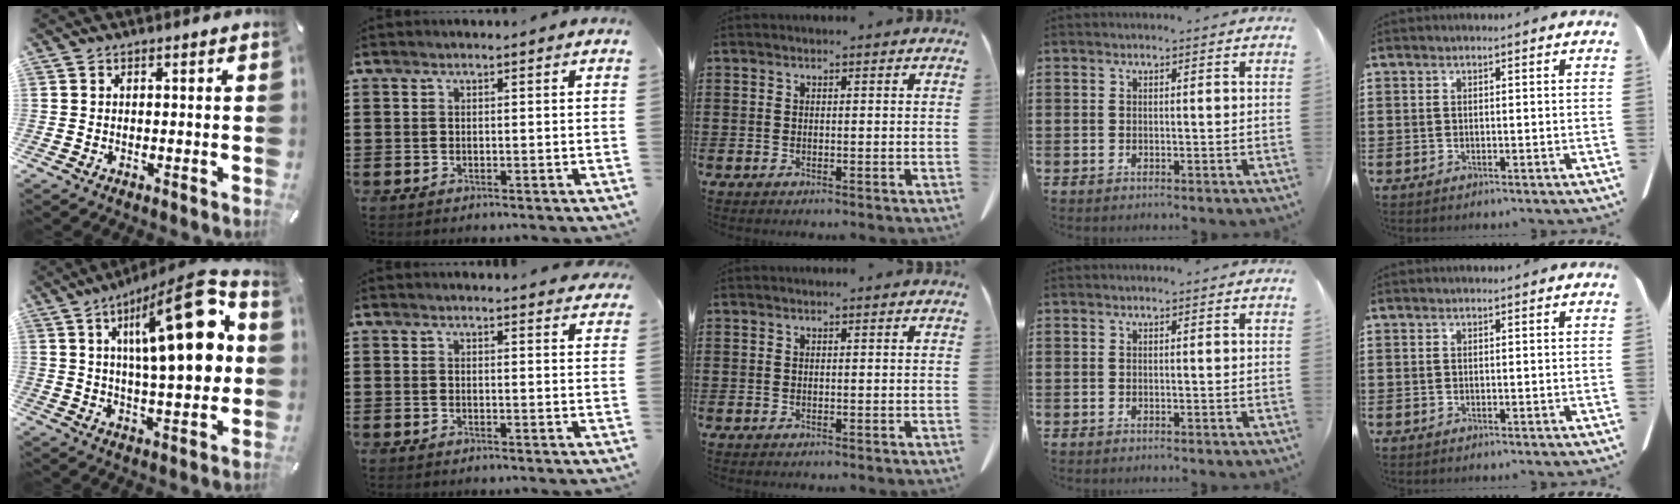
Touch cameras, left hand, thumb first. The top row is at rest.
{"thumb": {"total": 23.8, "force": [7.2, 8.5, 21.0], "torque": [-0.318, -0.032, 0.096]}, "index": {"total": 1.9, "force": [1.8, 0.1, 0.5], "torque": [-0.005, -0.003, 0.033]}}